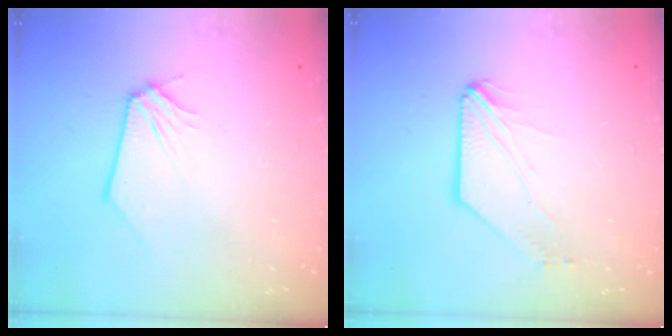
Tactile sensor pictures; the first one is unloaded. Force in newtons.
{"total": 1.6, "press": 1.6, "slide": 0.4}